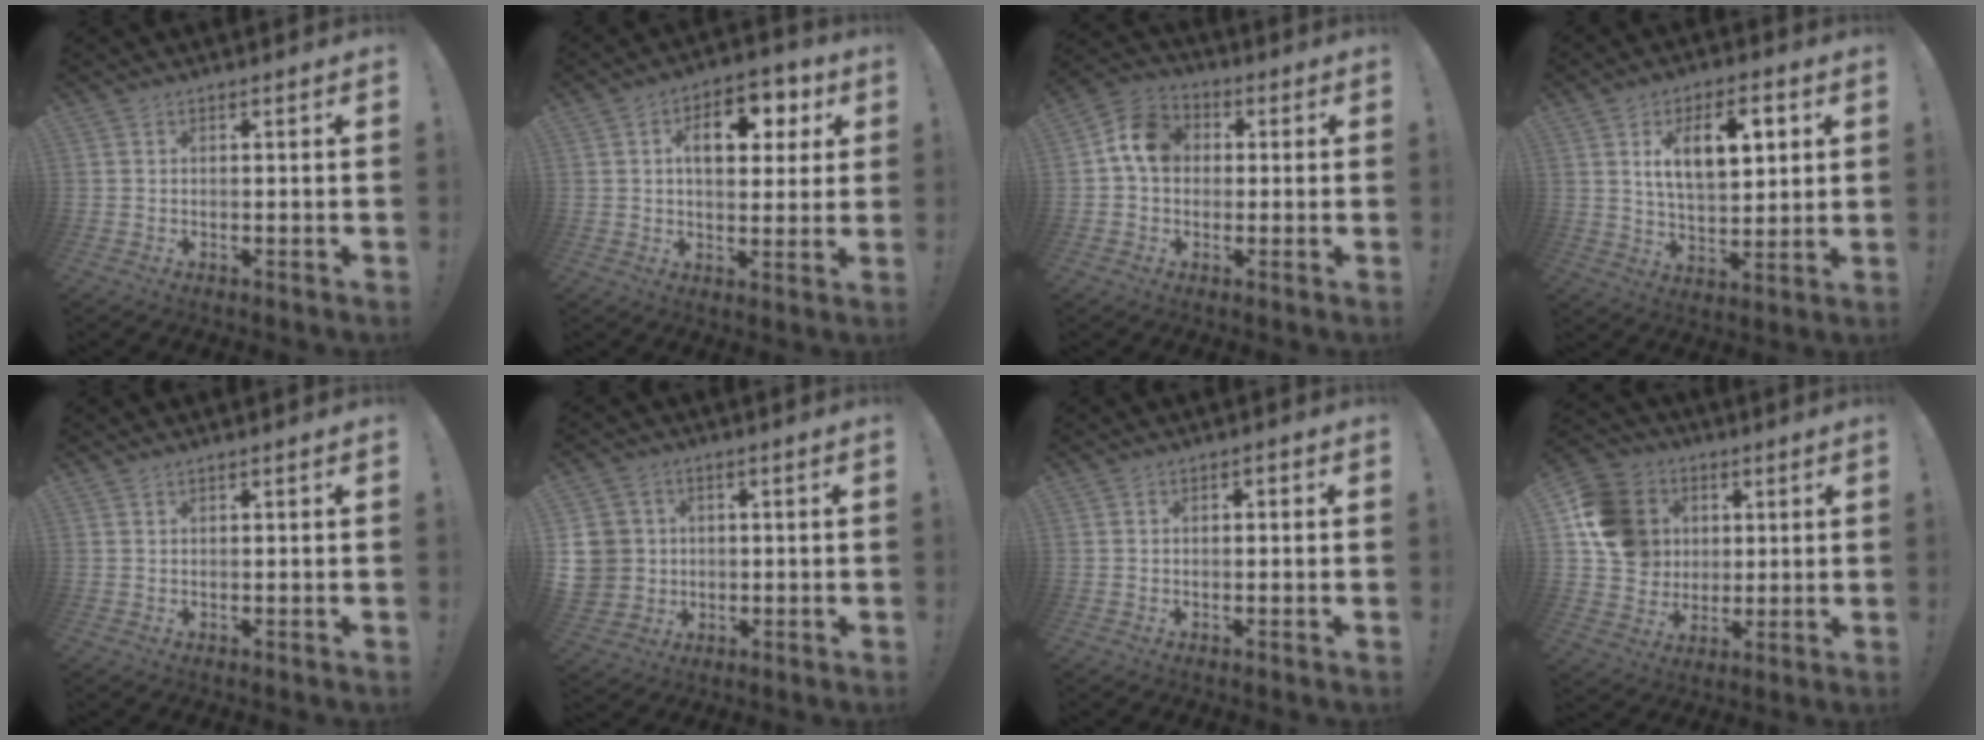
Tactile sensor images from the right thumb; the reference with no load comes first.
{"total": 12.3, "force": [4.0, 7.4, 9.0], "torque": [-0.122, -0.003, 0.067]}
{"total": 10.6, "force": [1.4, 8.6, 5.9], "torque": [-0.084, 0.018, 0.032]}
{"total": 13.3, "force": [5.0, 6.7, 10.3], "torque": [-0.153, -0.002, 0.083]}
{"total": 0.6, "force": [0.5, -0.2, 0.2], "torque": [-0.008, 0.001, 0.011]}
{"total": 9.3, "force": [0.6, 8.9, 2.8], "torque": [-0.059, -0.001, 0.017]}
{"total": 1.0, "force": [-0.4, 0.8, 0.5], "torque": [-0.005, 0.002, -0.009]}
{"total": 16.0, "force": [3.4, 14.1, 6.7], "torque": [-0.099, 0.000, 0.083]}